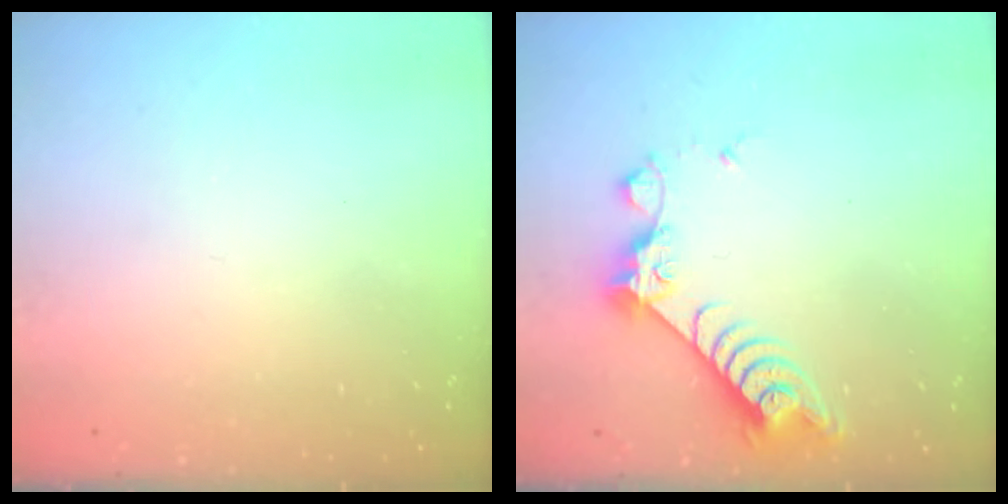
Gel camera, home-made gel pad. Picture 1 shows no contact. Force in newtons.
{"total": 8.1, "press": 8.1, "slide": 0.7}